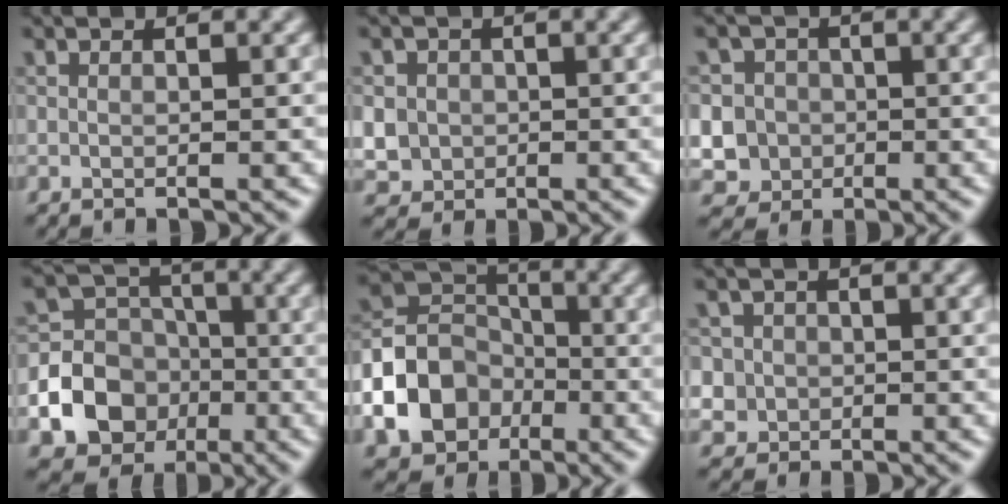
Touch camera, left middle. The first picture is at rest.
{"total": 3.7, "force": [-0.1, 3.6, 1.0], "torque": [-0.017, 0.008, -0.012]}
{"total": 7.5, "force": [-1.2, 7.2, 1.7], "torque": [-0.031, 0.010, -0.046]}
{"total": 10.5, "force": [-3.6, 9.3, 3.3], "torque": [-0.047, -0.024, -0.088]}
{"total": 7.4, "force": [-2.8, 5.9, 3.5], "torque": [-0.062, 0.001, -0.061]}
{"total": 3.4, "force": [0.2, 3.3, 0.6], "torque": [0.002, 0.013, 0.001]}